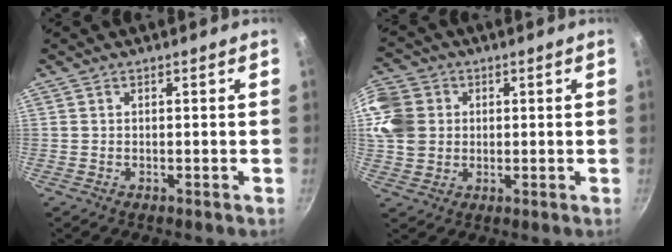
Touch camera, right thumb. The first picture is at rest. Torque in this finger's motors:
{"motor_torque": [0.67, 2.75, 0.21, -0.05, 0.13]}